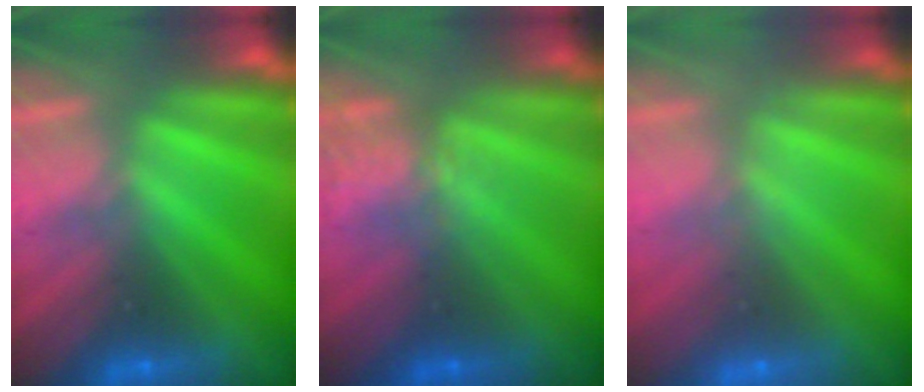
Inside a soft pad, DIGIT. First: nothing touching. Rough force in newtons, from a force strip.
{"total": 4.2}
{"total": 1.5}